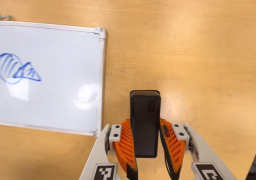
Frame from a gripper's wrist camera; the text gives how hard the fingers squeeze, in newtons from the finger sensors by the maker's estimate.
{"total": 5.4, "left": 3.8, "right": 7.1}